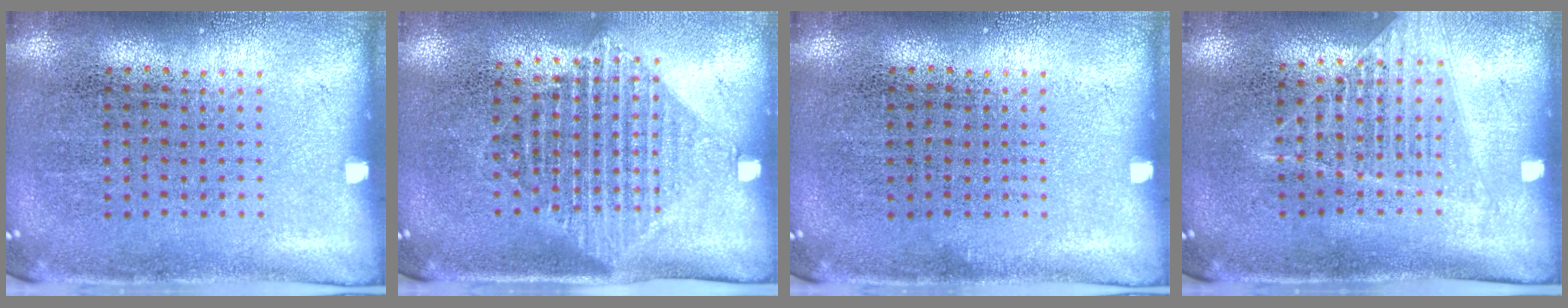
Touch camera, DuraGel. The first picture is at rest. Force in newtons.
{"total": 1.5, "press": 1.2, "slide": 0.9}
{"total": 0.0}
{"total": 1.2, "press": 1.2, "slide": 0.0}